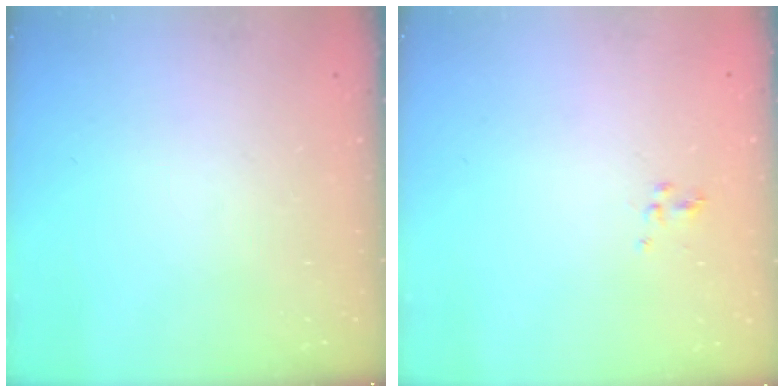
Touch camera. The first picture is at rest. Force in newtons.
{"total": 2.5, "press": 2.2, "slide": 1.3}